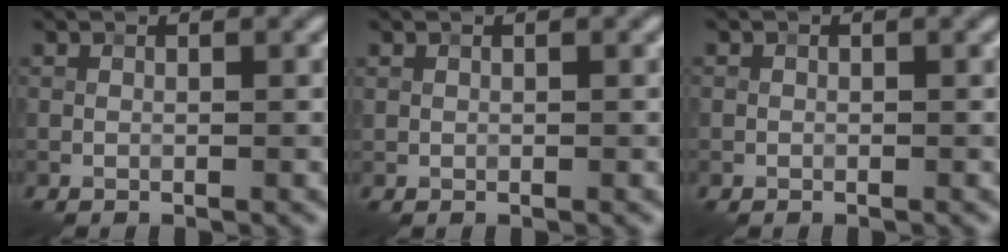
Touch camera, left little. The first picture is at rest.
{"total": 0.0}
{"total": 0.9, "force": [-0.1, 0.9, -0.1], "torque": [0.014, -0.003, -0.005]}